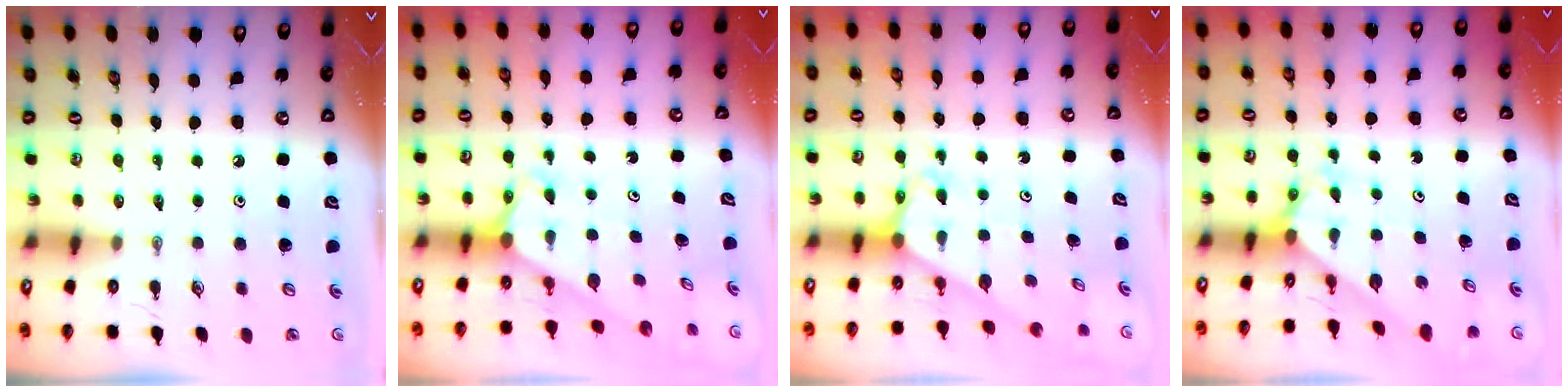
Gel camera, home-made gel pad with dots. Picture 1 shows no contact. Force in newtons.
{"total": 2.4, "press": 2.4, "slide": 0.2}
{"total": 2.5, "press": 2.5, "slide": 0.2}
{"total": 2.2, "press": 2.2, "slide": 0.2}